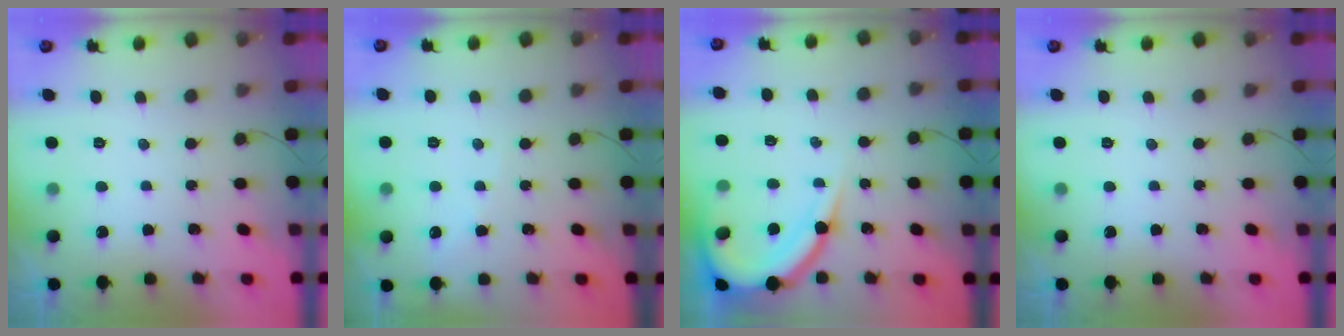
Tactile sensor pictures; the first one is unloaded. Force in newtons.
{"total": 2.7, "press": 2.6, "slide": 0.4}
{"total": 11.0, "press": 10.9, "slide": 1.1}
{"total": 0.0}